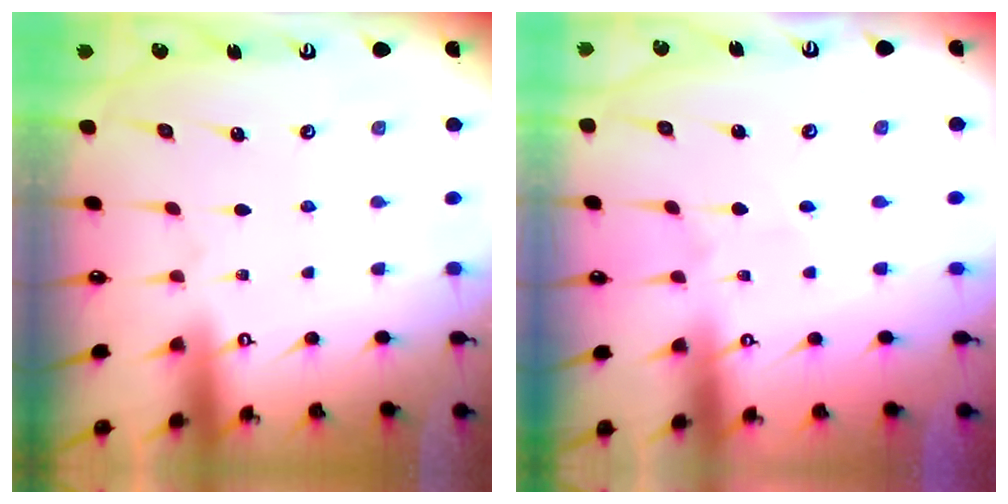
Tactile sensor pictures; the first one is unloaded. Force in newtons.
{"total": 1.4, "press": 1.3, "slide": 0.1}